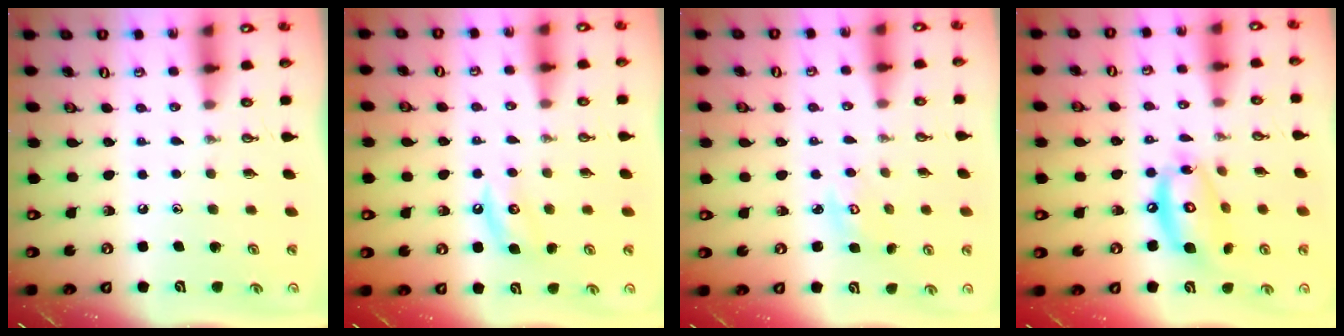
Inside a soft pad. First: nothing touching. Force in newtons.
{"total": 4.8, "press": 4.7, "slide": 0.9}
{"total": 2.9, "press": 2.9, "slide": 0.1}
{"total": 14.0, "press": 13.9, "slide": 1.5}